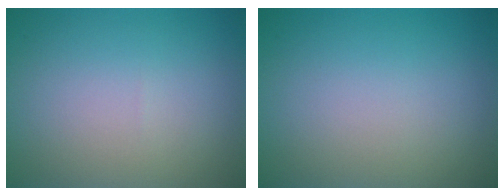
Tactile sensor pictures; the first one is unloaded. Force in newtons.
{"total": 0.0}